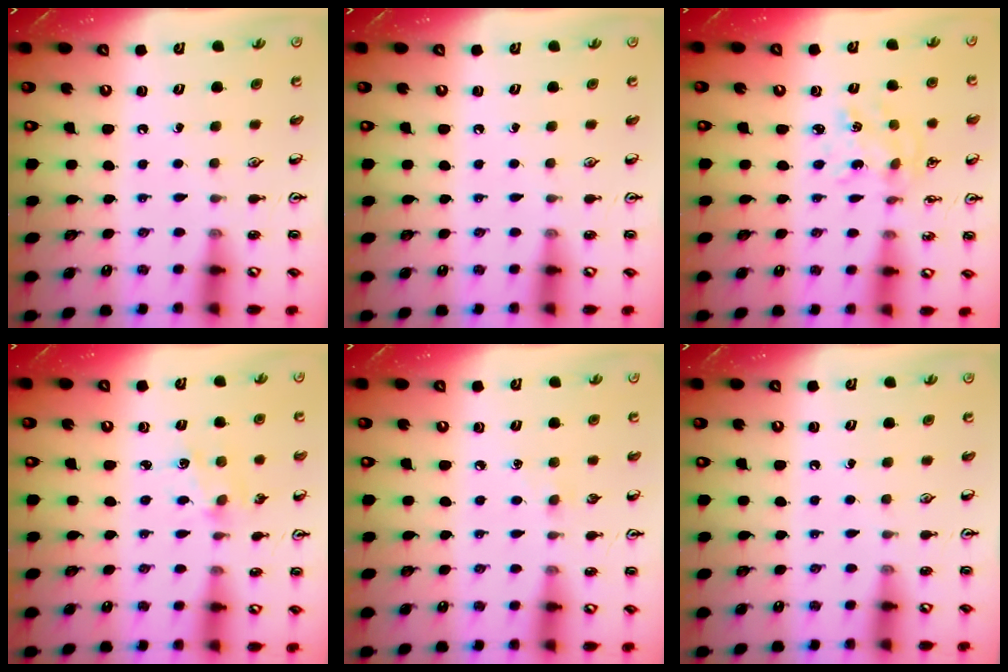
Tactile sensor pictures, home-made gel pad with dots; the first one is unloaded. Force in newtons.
{"total": 0.0}
{"total": 2.3, "press": 2.3, "slide": 0.2}
{"total": 1.8, "press": 1.7, "slide": 0.3}
{"total": 3.9, "press": 3.9, "slide": 0.6}
{"total": 0.0}